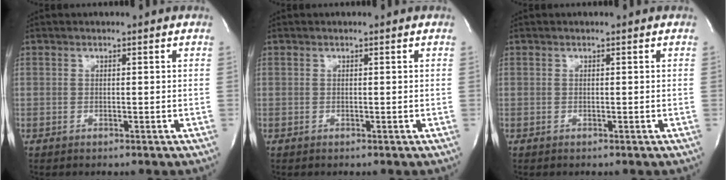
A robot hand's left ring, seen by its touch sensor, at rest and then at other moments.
{"total": 0.0}
{"total": 0.0}